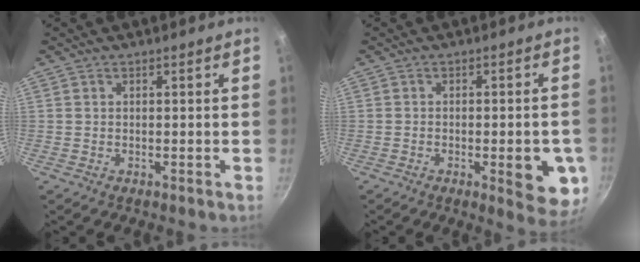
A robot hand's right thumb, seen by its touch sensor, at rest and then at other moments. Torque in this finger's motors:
{"motor_torque": [1.60, 1.17, 1.26, -0.04, 0.19]}